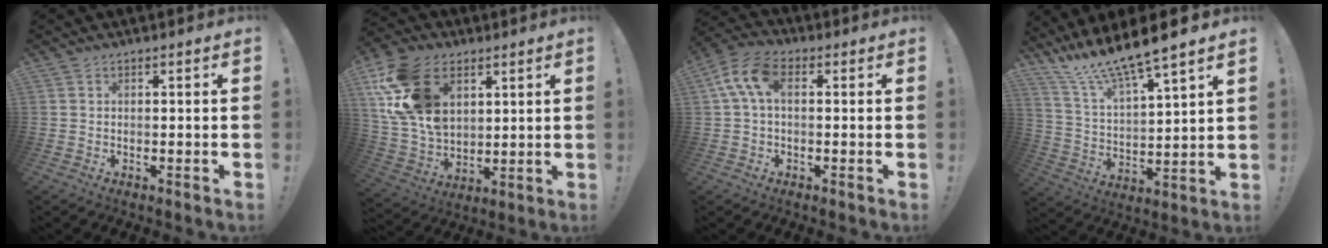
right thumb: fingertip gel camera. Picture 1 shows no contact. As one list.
[{"total": 20.2, "force": [8.2, 13.8, 12.2], "torque": [-0.246, -0.034, 0.153]}, {"total": 9.4, "force": [1.9, 5.1, 7.7], "torque": [-0.166, 0.007, 0.039]}, {"total": 12.1, "force": [10.8, -0.6, 5.5], "torque": [-0.126, -0.089, 0.185]}]